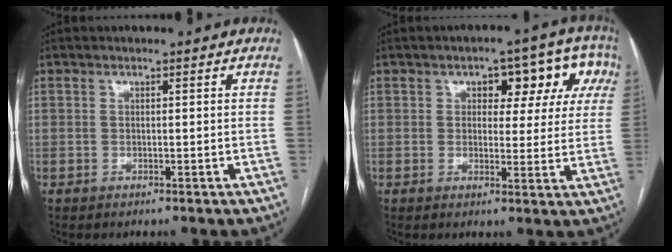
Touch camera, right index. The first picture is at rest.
{"total": 9.8, "force": [3.5, 5.1, 7.5], "torque": [-0.071, 0.036, 0.041]}